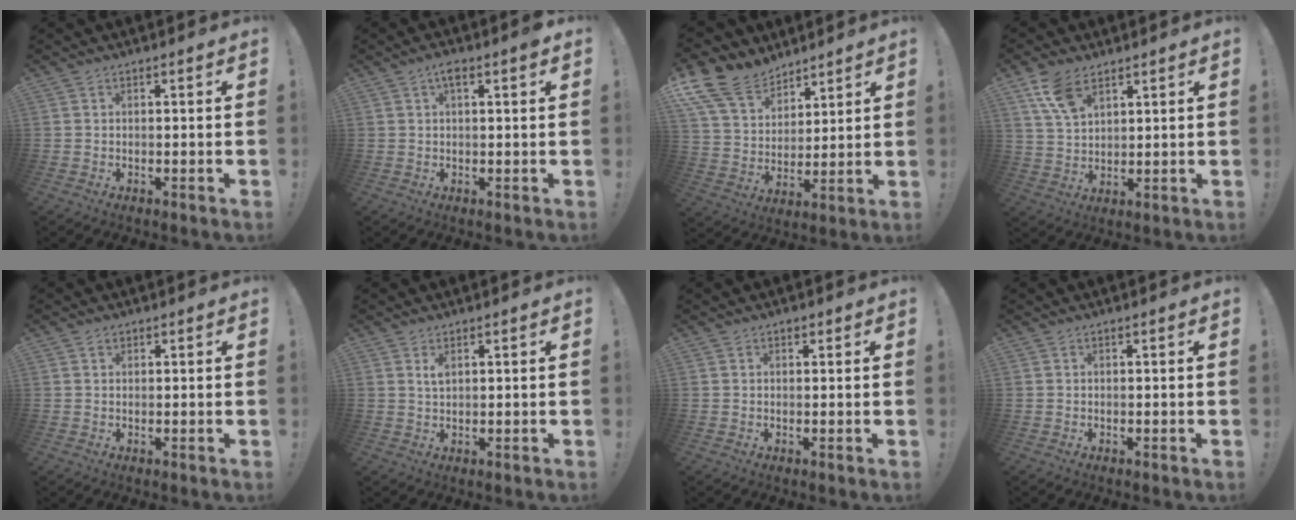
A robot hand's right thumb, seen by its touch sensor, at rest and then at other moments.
{"total": 2.6, "force": [1.3, 0.6, 2.2], "torque": [-0.037, 0.001, 0.018]}
{"total": 15.5, "force": [11.5, 8.8, 5.6], "torque": [-0.119, -0.077, 0.220]}
{"total": 9.2, "force": [5.7, 4.8, 5.5], "torque": [-0.094, -0.020, 0.110]}
{"total": 1.1, "force": [0.8, 0.7, 0.4], "torque": [-0.001, -0.001, 0.015]}
{"total": 2.2, "force": [1.1, 0.9, 1.7], "torque": [-0.023, -0.004, 0.017]}
{"total": 0.7, "force": [0.5, 0.5, 0.2], "torque": [-0.001, 0.000, 0.009]}
{"total": 0.0}